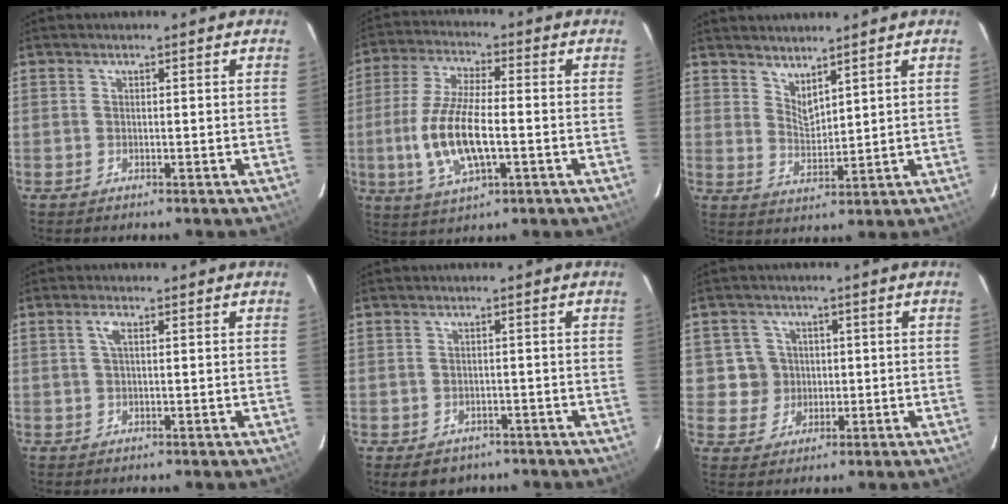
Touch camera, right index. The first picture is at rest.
{"total": 13.0, "force": [-2.6, 4.7, 11.9], "torque": [-0.249, -0.007, -0.046]}
{"total": 4.5, "force": [3.9, 1.3, 1.8], "torque": [-0.029, -0.008, 0.072]}
{"total": 1.8, "force": [0.6, 0.5, 1.6], "torque": [-0.034, 0.006, 0.011]}
{"total": 4.3, "force": [-2.4, 3.4, 1.2], "torque": [-0.016, 0.005, -0.023]}
{"total": 5.4, "force": [0.5, 5.3, 0.5], "torque": [-0.010, 0.016, 0.015]}